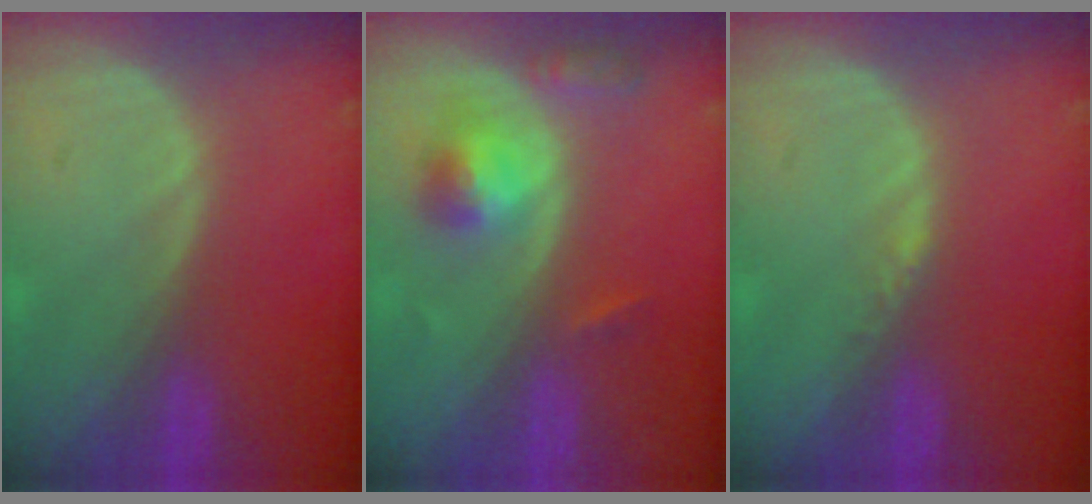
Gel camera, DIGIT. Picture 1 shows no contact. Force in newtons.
{"total": 5.3, "press": 4.9, "slide": 1.9}
{"total": 0.8, "press": 0.6, "slide": 0.4}